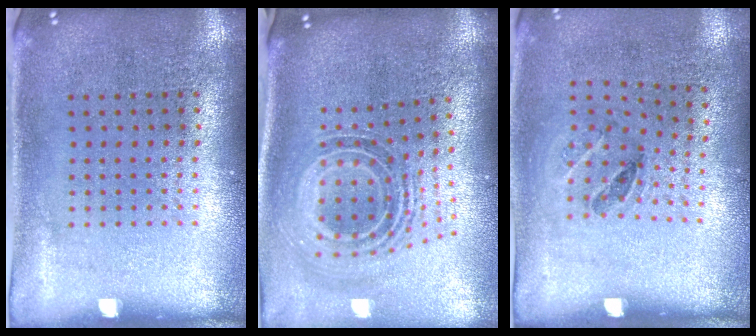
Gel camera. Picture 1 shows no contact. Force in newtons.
{"total": 1.6, "press": 1.3, "slide": 0.9}
{"total": 1.2, "press": 0.8, "slide": 0.9}